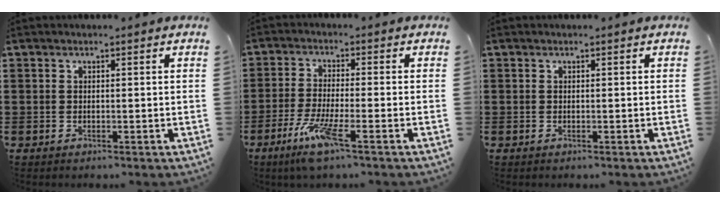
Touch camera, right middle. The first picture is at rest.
{"total": 6.9, "force": [-3.7, 0.8, 5.7], "torque": [-0.116, -0.012, -0.066]}
{"total": 0.0}